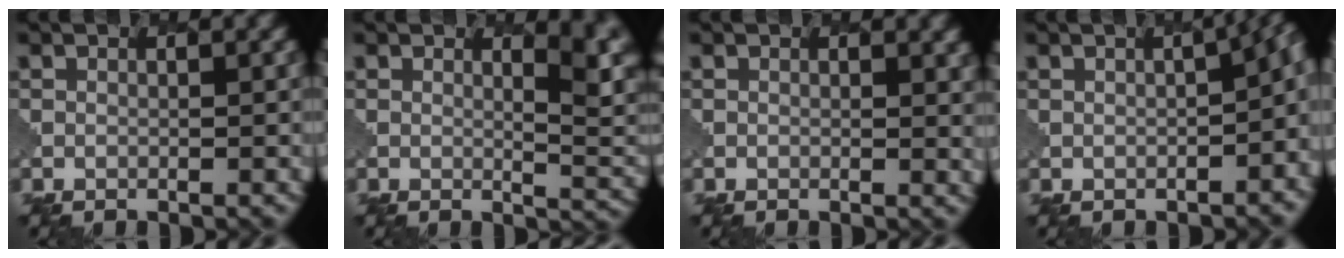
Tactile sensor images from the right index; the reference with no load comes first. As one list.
[{"total": 4.9, "force": [1.9, 2.1, 4.1], "torque": [-0.029, -0.007, 0.028]}, {"total": 1.3, "force": [0.6, 0.6, 1.0], "torque": [-0.009, -0.003, 0.009]}, {"total": 5.0, "force": [-1.1, 2.1, 4.3], "torque": [-0.038, 0.003, -0.010]}]